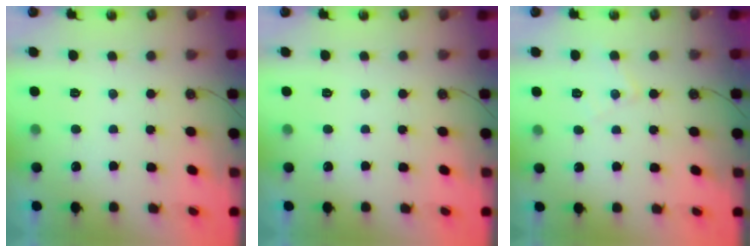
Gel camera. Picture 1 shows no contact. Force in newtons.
{"total": 0.0}
{"total": 6.0, "press": 6.0, "slide": 0.3}